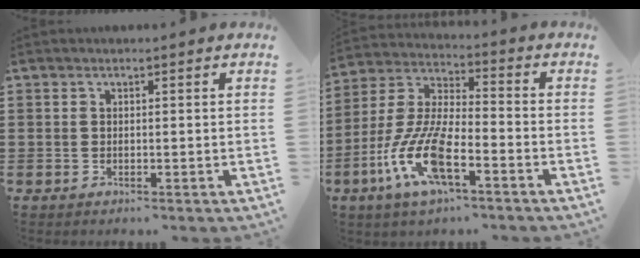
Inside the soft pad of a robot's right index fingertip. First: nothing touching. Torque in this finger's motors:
{"motor_torque": [2.14, 0.00, 1.06, 0.21]}